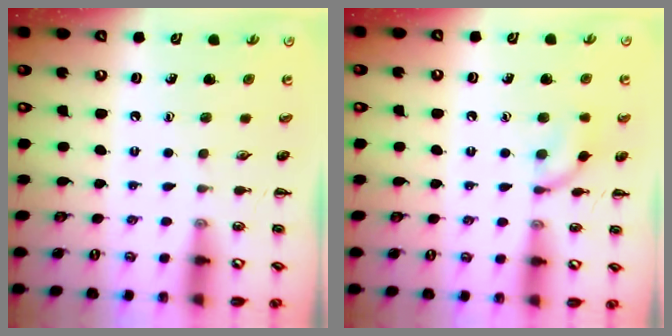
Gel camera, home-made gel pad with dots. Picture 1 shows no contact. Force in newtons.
{"total": 8.3, "press": 8.2, "slide": 0.7}